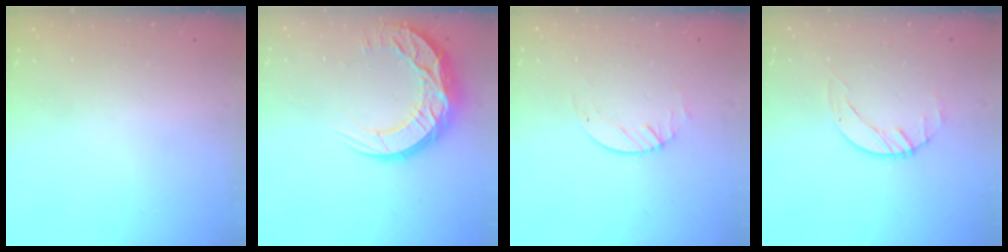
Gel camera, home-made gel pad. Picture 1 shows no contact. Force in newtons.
{"total": 14.8, "press": 14.8, "slide": 1.0}
{"total": 1.7, "press": 1.7, "slide": 0.2}
{"total": 1.4, "press": 1.4, "slide": 0.2}